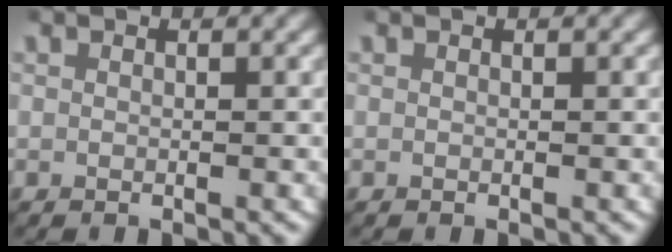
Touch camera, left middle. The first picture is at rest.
{"total": 0.0}